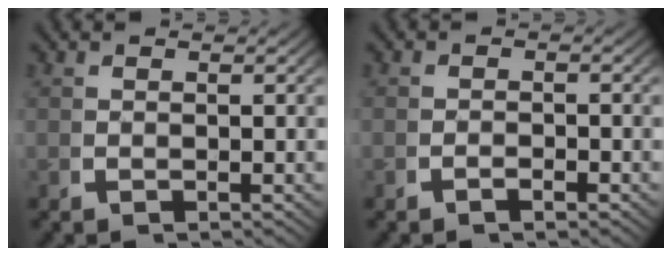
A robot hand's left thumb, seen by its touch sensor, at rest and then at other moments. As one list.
[{"total": 0.9, "force": [-0.8, 0.4, 0.2], "torque": [-0.005, -0.003, -0.018]}]